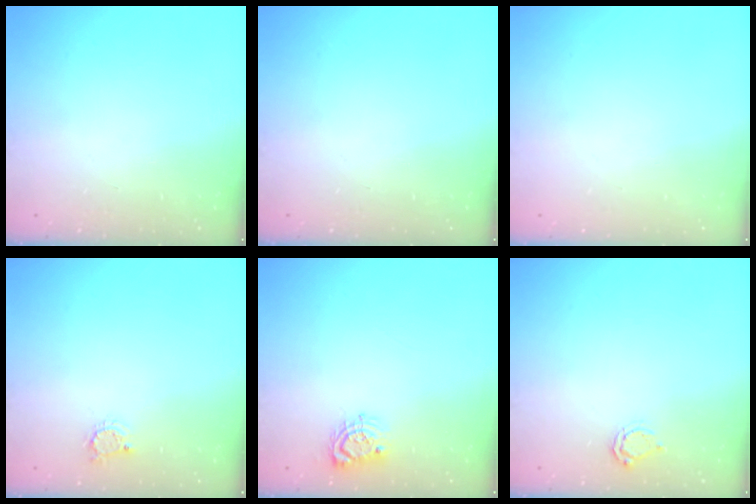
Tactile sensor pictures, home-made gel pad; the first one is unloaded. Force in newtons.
{"total": 0.0}
{"total": 0.0}
{"total": 3.8, "press": 3.7, "slide": 0.4}
{"total": 6.9, "press": 6.9, "slide": 0.2}
{"total": 4.2, "press": 4.2, "slide": 0.2}